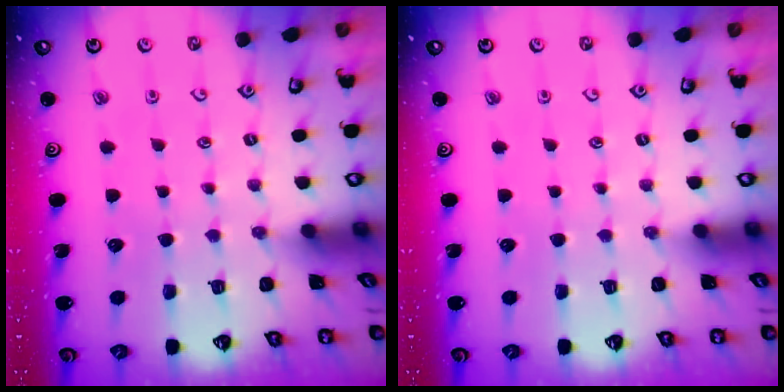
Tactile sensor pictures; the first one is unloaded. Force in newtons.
{"total": 0.0}